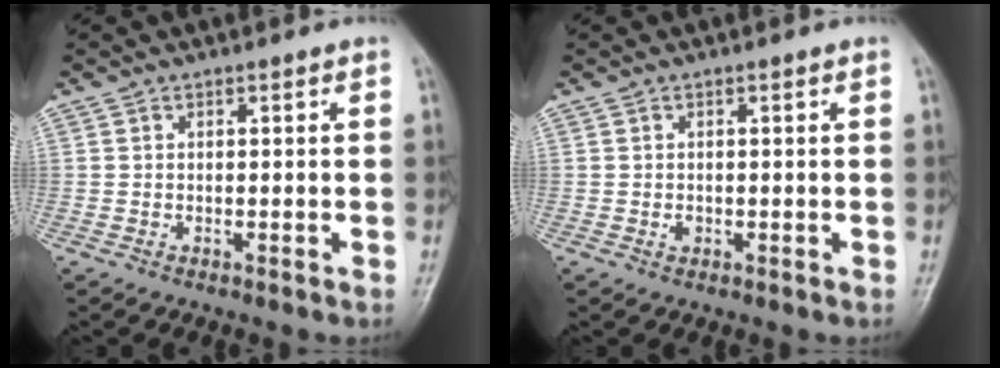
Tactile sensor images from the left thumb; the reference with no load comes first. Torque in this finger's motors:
{"motor_torque": [0.01, 0.35, 0.50, 0.08, -0.01]}